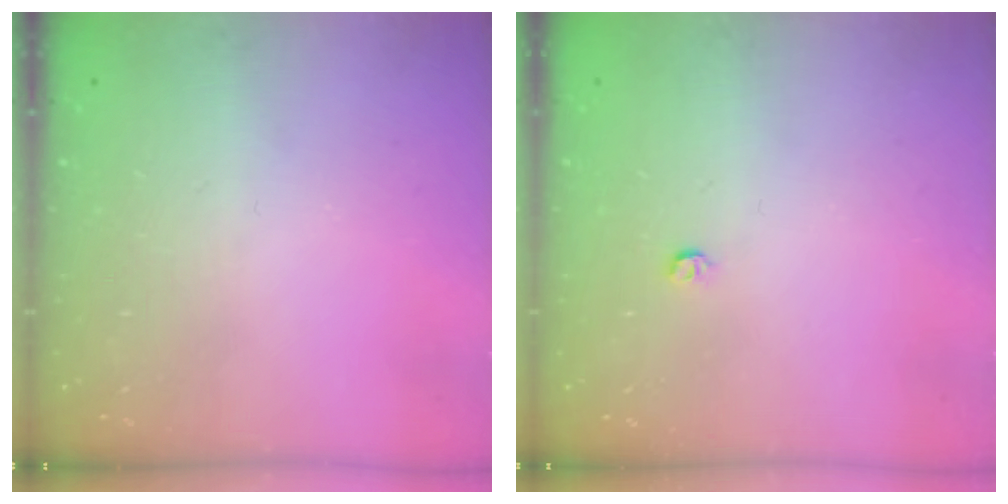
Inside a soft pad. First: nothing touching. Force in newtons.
{"total": 3.2, "press": 3.2, "slide": 0.4}